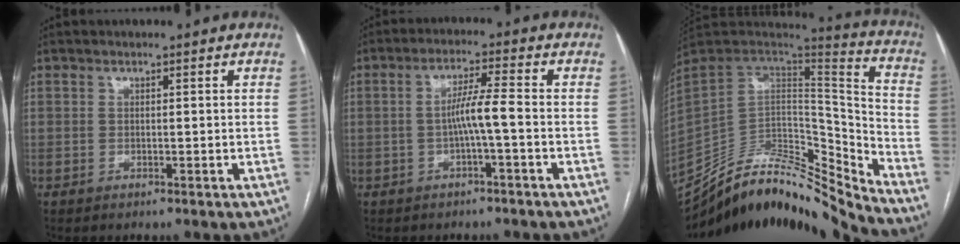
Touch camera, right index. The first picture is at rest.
{"total": 4.7, "force": [-1.1, -0.4, 4.5], "torque": [-0.082, 0.012, -0.019]}
{"total": 24.1, "force": [-22.8, 3.0, 7.4], "torque": [-0.123, 0.032, -0.361]}